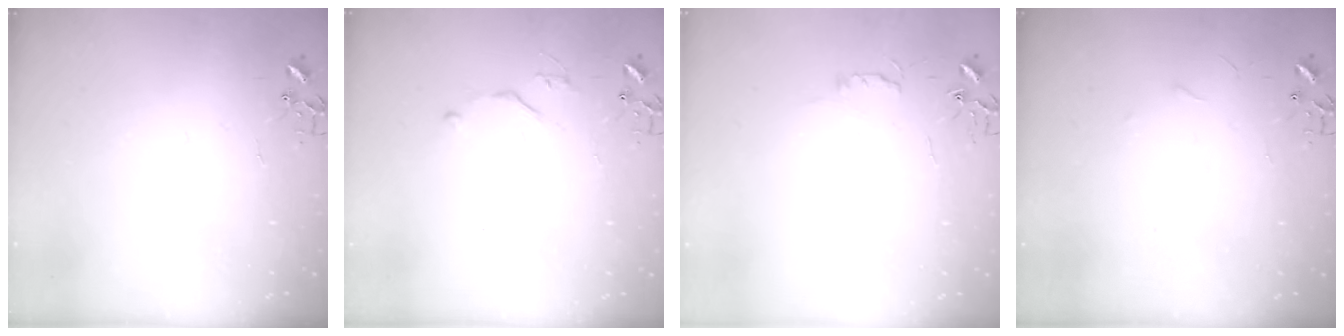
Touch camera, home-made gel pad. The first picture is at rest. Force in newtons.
{"total": 4.3, "press": 4.3, "slide": 0.6}
{"total": 4.4, "press": 4.4, "slide": 0.6}
{"total": 3.4, "press": 3.3, "slide": 0.4}